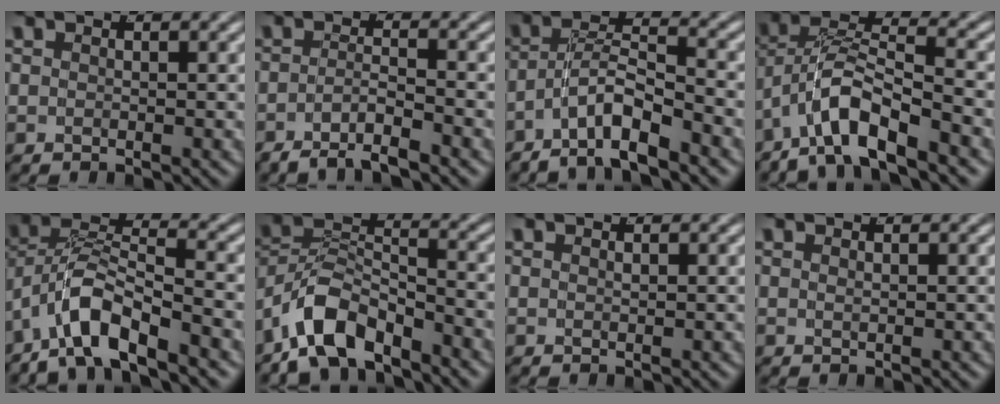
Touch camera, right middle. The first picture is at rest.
{"total": 4.0, "force": [-3.7, 0.4, 1.6], "torque": [-0.027, -0.013, -0.060]}
{"total": 4.9, "force": [-3.2, 1.8, 3.3], "torque": [-0.060, -0.008, -0.054]}
{"total": 5.8, "force": [-1.8, 3.6, 4.2], "torque": [-0.099, -0.013, -0.028]}
{"total": 5.5, "force": [-2.2, 3.3, 3.7], "torque": [-0.090, -0.009, -0.034]}
{"total": 6.5, "force": [-3.7, 3.9, 3.6], "torque": [-0.078, -0.015, -0.062]}
{"total": 0.0}
{"total": 0.6, "force": [0.3, -0.6, 0.1], "torque": [0.001, -0.004, 0.009]}